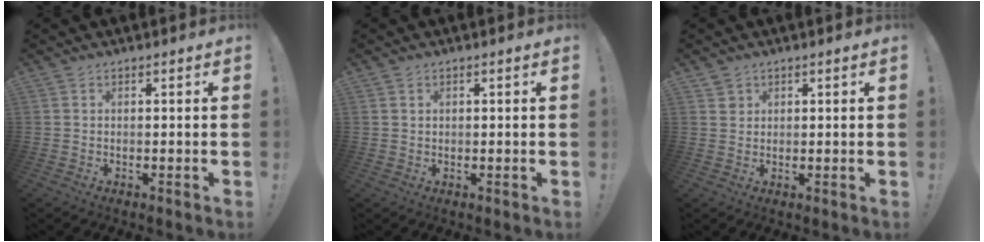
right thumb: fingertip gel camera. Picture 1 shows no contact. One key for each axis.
{"total": 1.1, "fx": 0.7, "fy": 0.8, "fz": 0.3, "tx": -0.007, "ty": 0.000, "tz": 0.014}
{"total": 2.1, "fx": 1.5, "fy": 1.5, "fz": 0.2, "tx": 0.002, "ty": -0.008, "tz": 0.026}